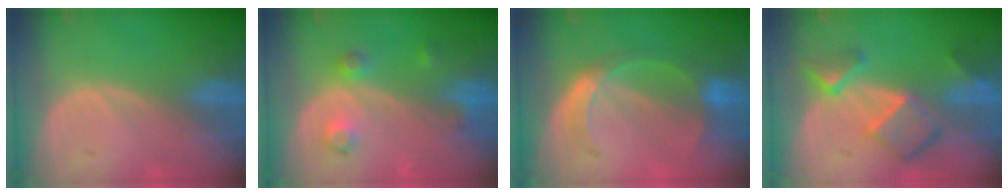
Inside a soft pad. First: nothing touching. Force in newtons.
{"total": 3.7, "press": 3.4, "slide": 1.4}
{"total": 5.6, "press": 5.3, "slide": 1.9}
{"total": 7.9, "press": 6.8, "slide": 3.9}